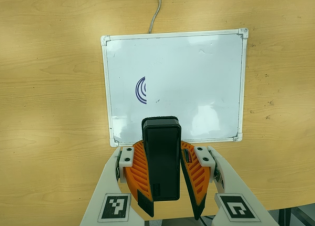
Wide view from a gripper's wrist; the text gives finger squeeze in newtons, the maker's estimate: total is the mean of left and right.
{"total": 12.0, "left": 10.5, "right": 13.5}